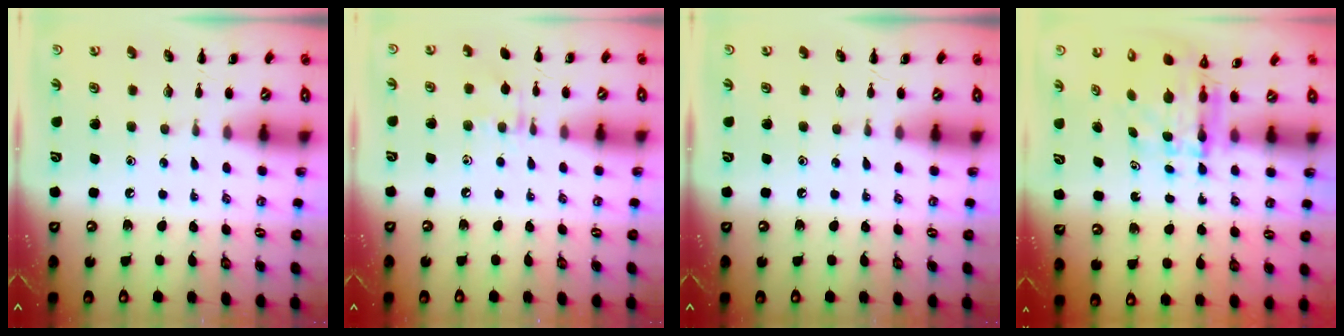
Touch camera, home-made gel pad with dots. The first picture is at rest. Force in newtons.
{"total": 7.4, "press": 7.3, "slide": 1.5}
{"total": 0.0}
{"total": 5.4, "press": 5.3, "slide": 1.0}